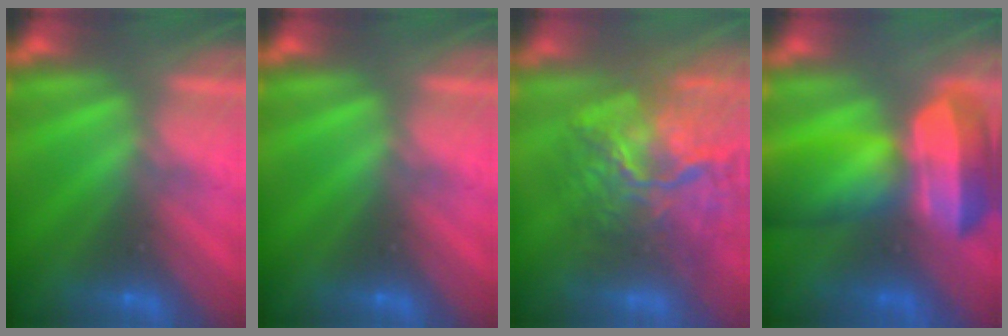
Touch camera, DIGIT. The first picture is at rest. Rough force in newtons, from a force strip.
{"total": 0.0}
{"total": 11.3}
{"total": 9.2}